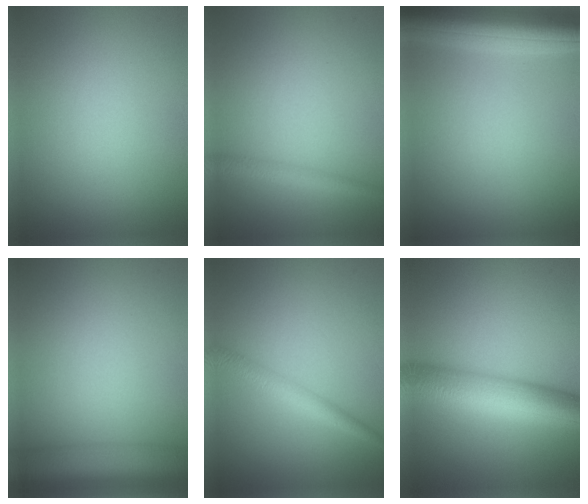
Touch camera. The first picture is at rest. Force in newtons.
{"total": 1.7, "press": 1.7, "slide": 0.1}
{"total": 8.1, "press": 8.1, "slide": 0.6}
{"total": 6.3, "press": 6.3, "slide": 0.2}
{"total": 2.5, "press": 2.5, "slide": 0.1}
{"total": 8.6, "press": 8.6, "slide": 0.2}